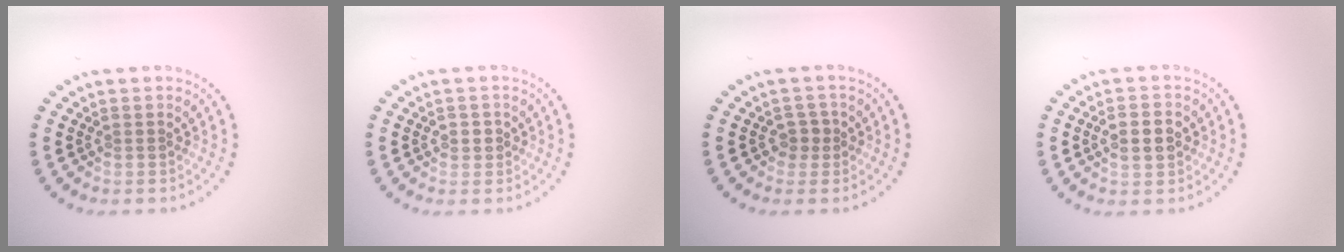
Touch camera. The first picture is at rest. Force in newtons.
{"total": 1.1, "press": 1.1, "slide": 0.4}
{"total": 1.3, "press": 1.1, "slide": 0.7}
{"total": 3.0, "press": 3.0, "slide": 0.0}